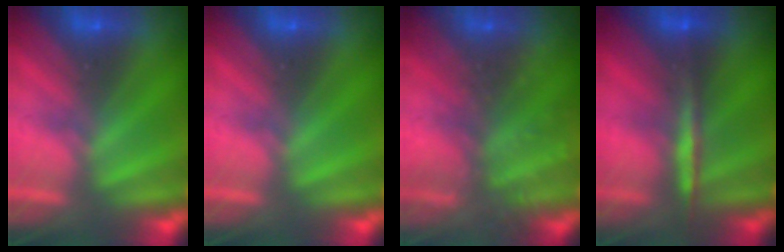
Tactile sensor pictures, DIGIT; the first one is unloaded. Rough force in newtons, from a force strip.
{"total": 0.0}
{"total": 8.7}
{"total": 8.0}